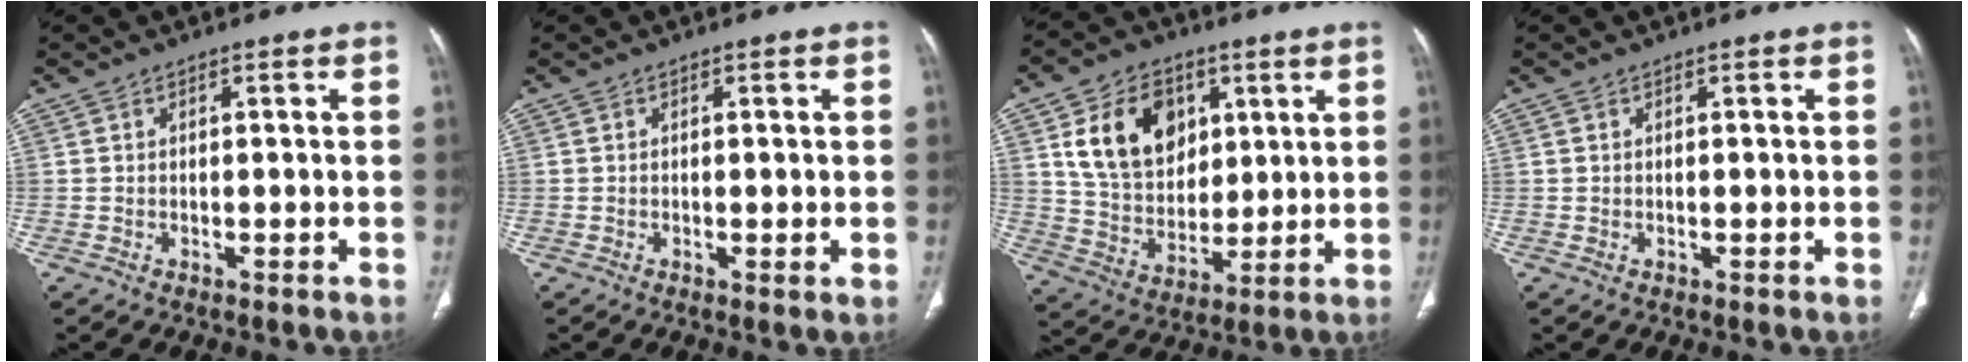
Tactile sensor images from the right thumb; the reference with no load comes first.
{"total": 1.3, "force": [-0.1, 0.3, 1.3], "torque": [-0.027, -0.007, -0.001]}
{"total": 15.9, "force": [5.7, 11.8, 9.0], "torque": [-0.113, -0.018, 0.110]}
{"total": 0.0}